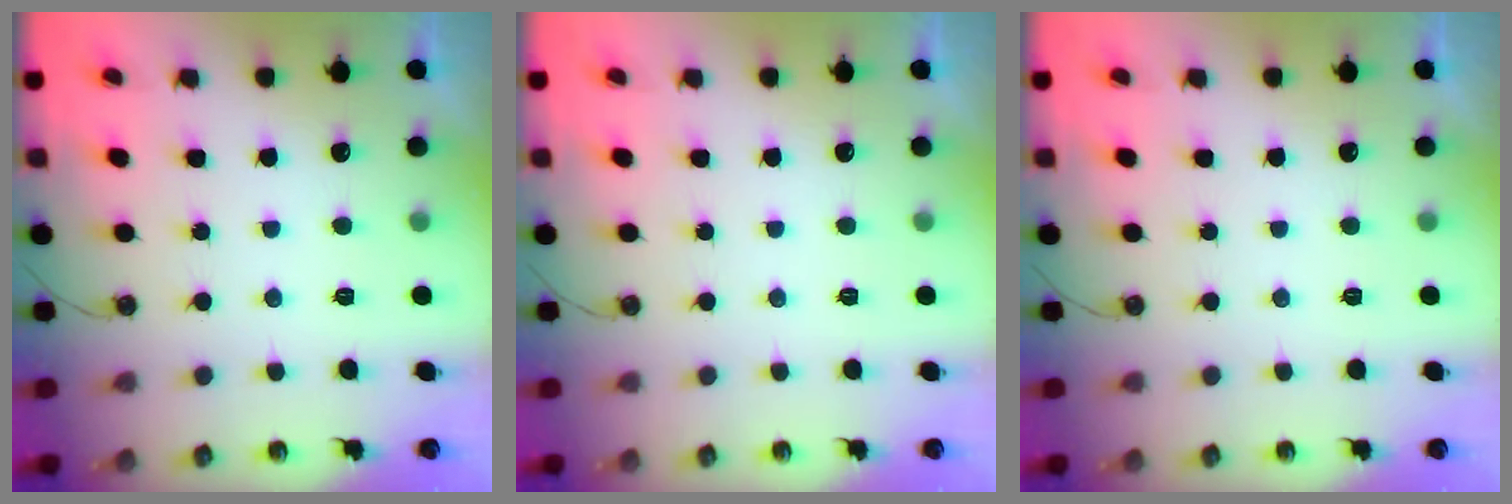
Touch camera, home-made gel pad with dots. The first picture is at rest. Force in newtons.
{"total": 0.0}
{"total": 0.0}